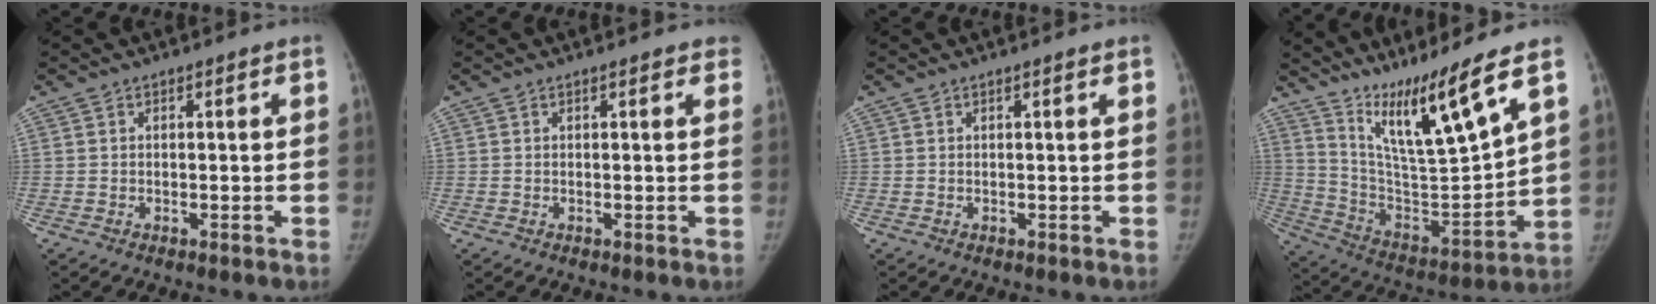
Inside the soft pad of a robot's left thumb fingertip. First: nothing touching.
{"total": 1.9, "force": [1.5, 0.9, 0.8], "torque": [0.007, 0.001, 0.006]}
{"total": 0.0}
{"total": 16.3, "force": [11.3, 0.5, 11.7], "torque": [-0.184, -0.079, 0.221]}